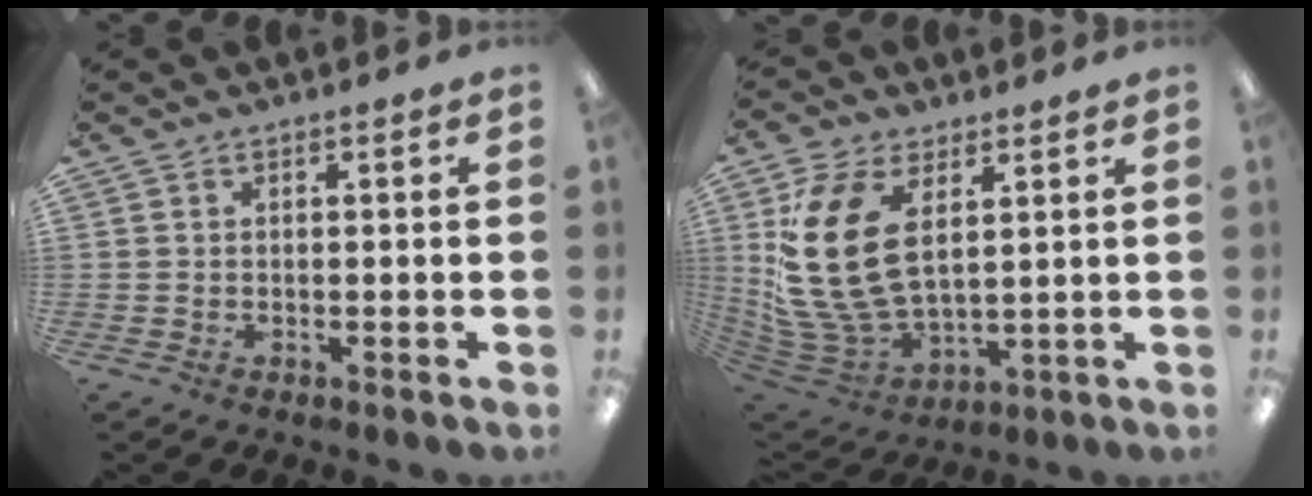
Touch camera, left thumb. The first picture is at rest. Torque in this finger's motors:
{"motor_torque": [1.87, 3.14, 2.32, -0.46, 0.55]}